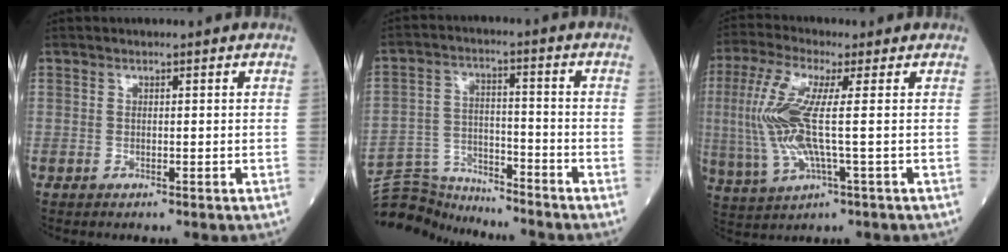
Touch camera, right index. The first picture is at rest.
{"total": 9.2, "force": [-9.1, 0.9, -1.0], "torque": [0.010, 0.031, -0.168]}
{"total": 11.2, "force": [0.5, 1.8, 11.1], "torque": [-0.261, 0.004, 0.007]}